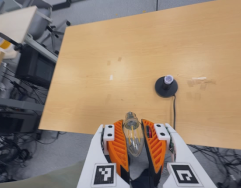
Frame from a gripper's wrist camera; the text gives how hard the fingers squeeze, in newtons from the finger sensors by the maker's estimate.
{"total": 21.0, "left": 22.9, "right": 19.1}